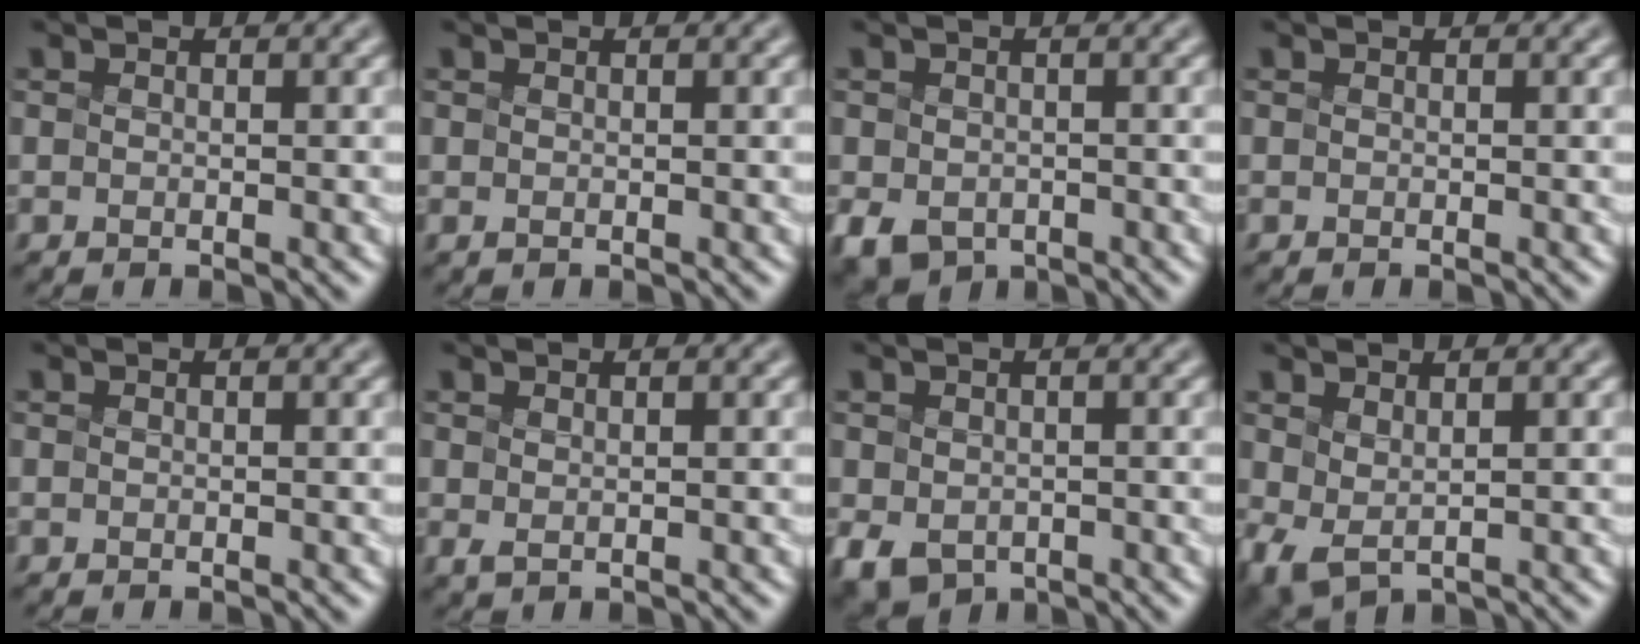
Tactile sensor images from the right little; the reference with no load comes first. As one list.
[{"total": 0.0}, {"total": 3.3, "force": [-1.4, 2.5, 1.7], "torque": [-0.036, -0.014, -0.024]}, {"total": 0.0}, {"total": 0.0}, {"total": 0.7, "force": [0.4, 0.2, 0.5], "torque": [-0.013, -0.001, 0.009]}, {"total": 3.2, "force": [-1.2, 2.4, 1.7], "torque": [-0.036, -0.011, -0.021]}, {"total": 2.3, "force": [0.6, 1.3, 1.9], "torque": [-0.050, -0.004, 0.016]}]